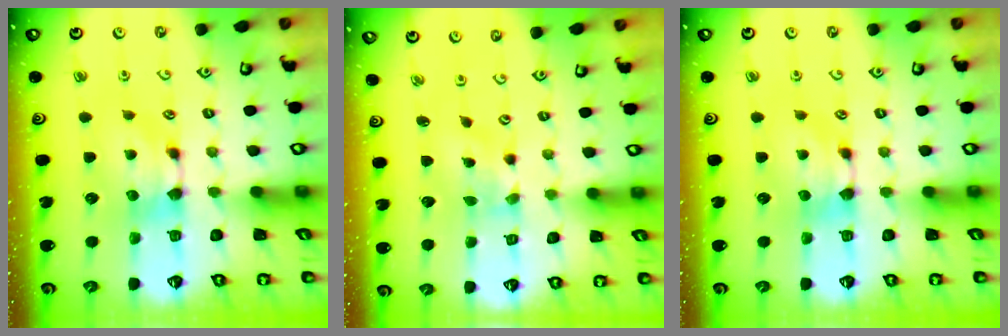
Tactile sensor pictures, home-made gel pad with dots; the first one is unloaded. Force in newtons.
{"total": 2.9, "press": 2.7, "slide": 0.9}
{"total": 0.0}